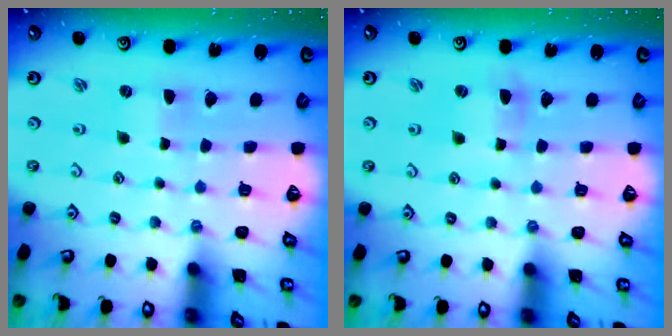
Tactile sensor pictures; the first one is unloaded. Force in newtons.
{"total": 2.3, "press": 2.3, "slide": 0.3}